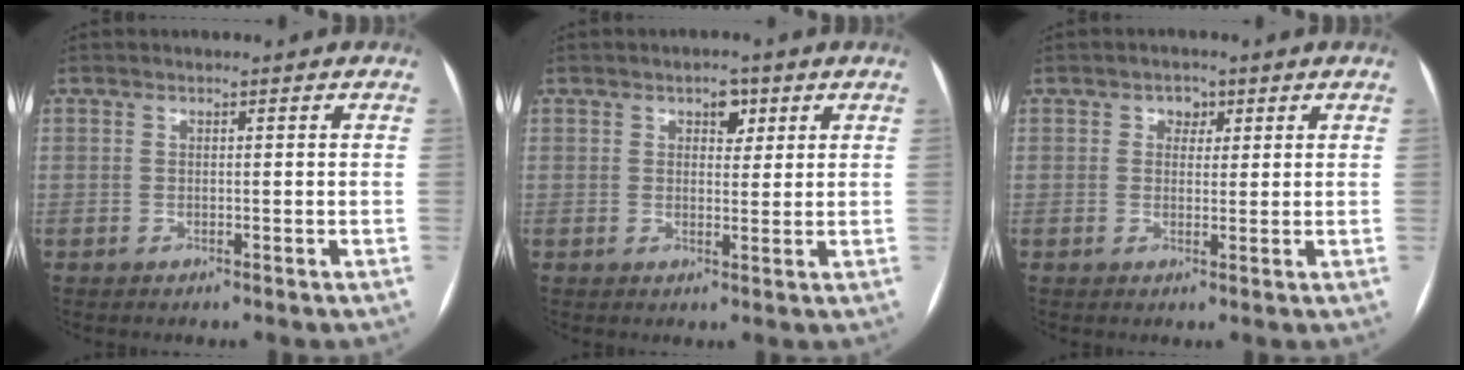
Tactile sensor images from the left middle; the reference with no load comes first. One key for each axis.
{"total": 2.9, "fx": 1.5, "fy": 1.7, "fz": 1.8, "tx": -0.022, "ty": 0.007, "tz": 0.021}
{"total": 2.3, "fx": 1.0, "fy": 1.8, "fz": 1.0, "tx": -0.013, "ty": 0.005, "tz": 0.012}